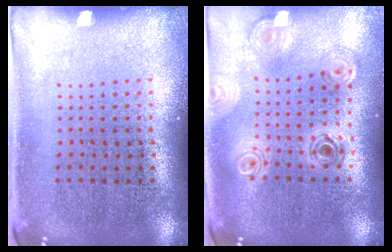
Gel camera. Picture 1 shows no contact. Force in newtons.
{"total": 1.0, "press": 0.9, "slide": 0.2}